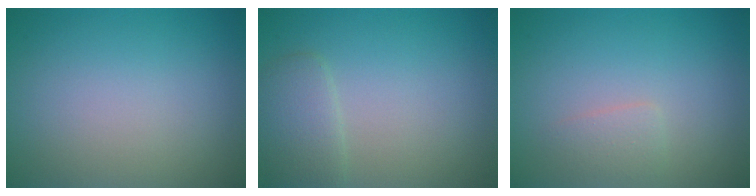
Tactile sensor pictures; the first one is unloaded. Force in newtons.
{"total": 2.4, "press": 2.4, "slide": 0.1}
{"total": 1.2, "press": 1.2, "slide": 0.1}